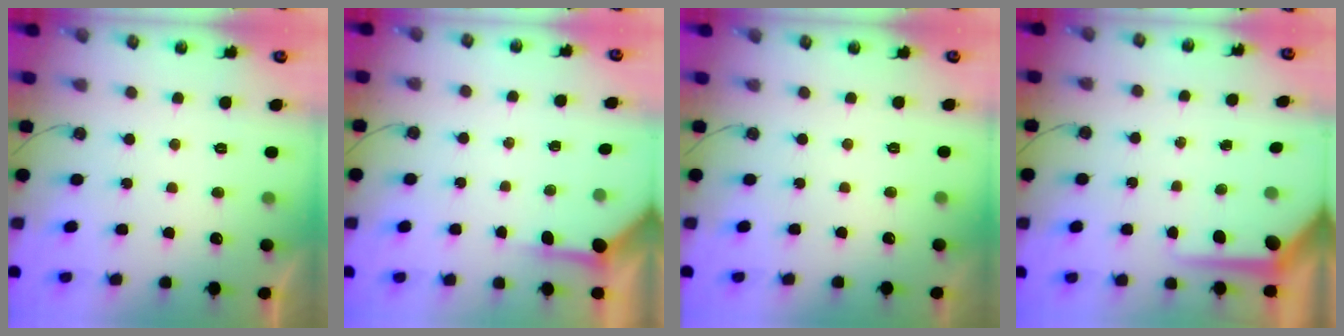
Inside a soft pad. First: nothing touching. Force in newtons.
{"total": 3.9, "press": 3.9, "slide": 0.4}
{"total": 0.8, "press": 0.5, "slide": 0.6}
{"total": 8.1, "press": 8.1, "slide": 0.9}